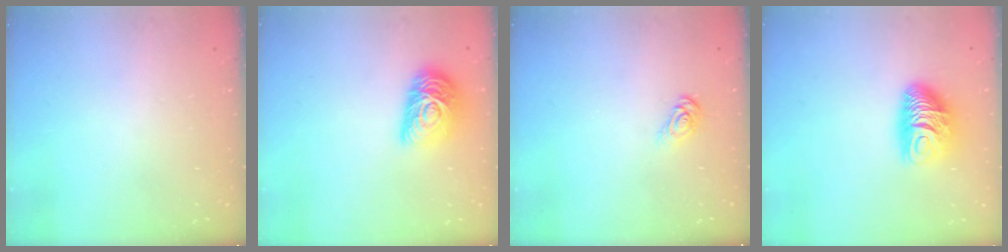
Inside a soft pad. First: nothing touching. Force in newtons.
{"total": 13.5, "press": 13.5, "slide": 0.9}
{"total": 5.0, "press": 5.0, "slide": 0.5}
{"total": 10.3, "press": 10.3, "slide": 0.8}